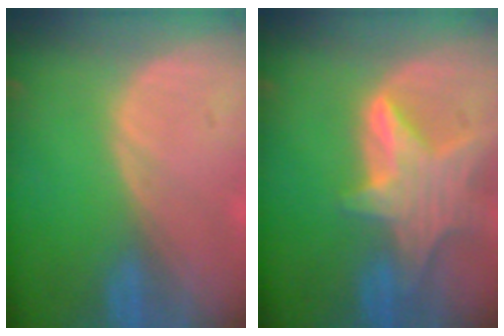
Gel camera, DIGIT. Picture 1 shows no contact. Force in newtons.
{"total": 8.0, "press": 7.2, "slide": 3.5}